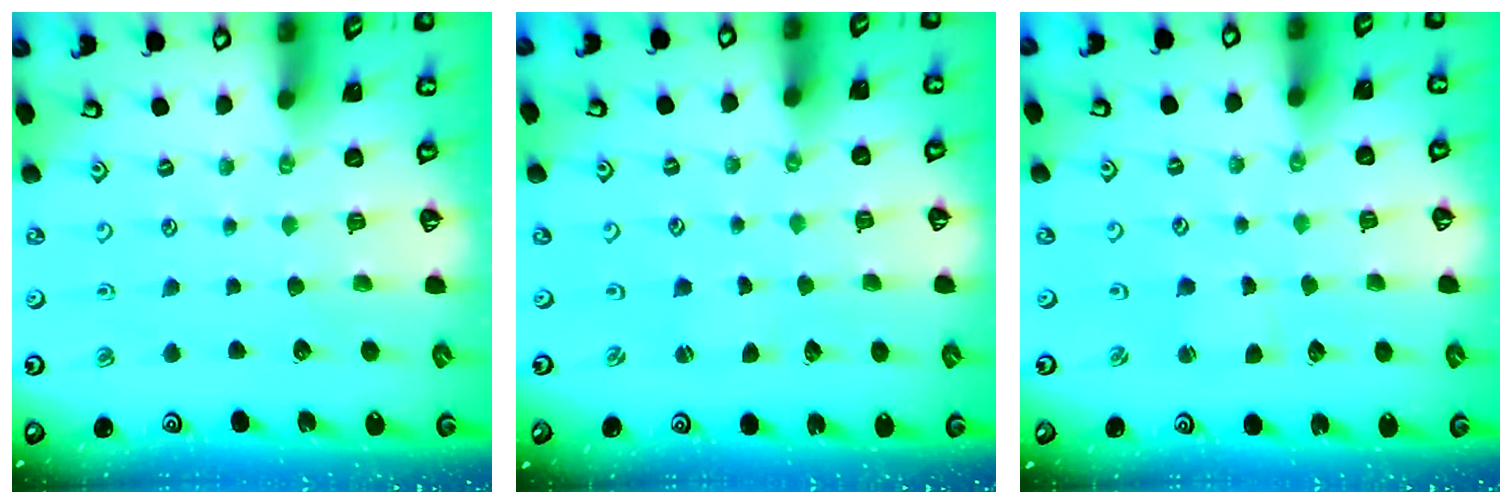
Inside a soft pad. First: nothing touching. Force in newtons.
{"total": 0.0}
{"total": 1.7, "press": 1.7, "slide": 0.2}